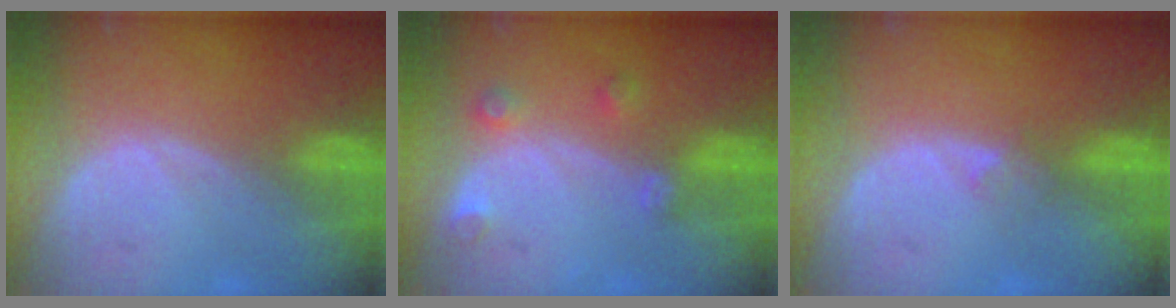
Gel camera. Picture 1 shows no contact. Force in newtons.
{"total": 3.0, "press": 2.9, "slide": 0.6}
{"total": 1.5, "press": 1.2, "slide": 1.0}